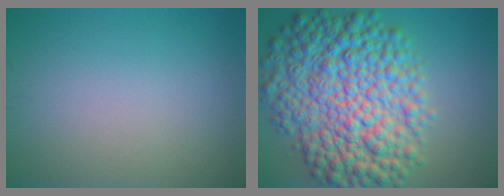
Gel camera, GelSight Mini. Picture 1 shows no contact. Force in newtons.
{"total": 12.1, "press": 12.1, "slide": 0.1}